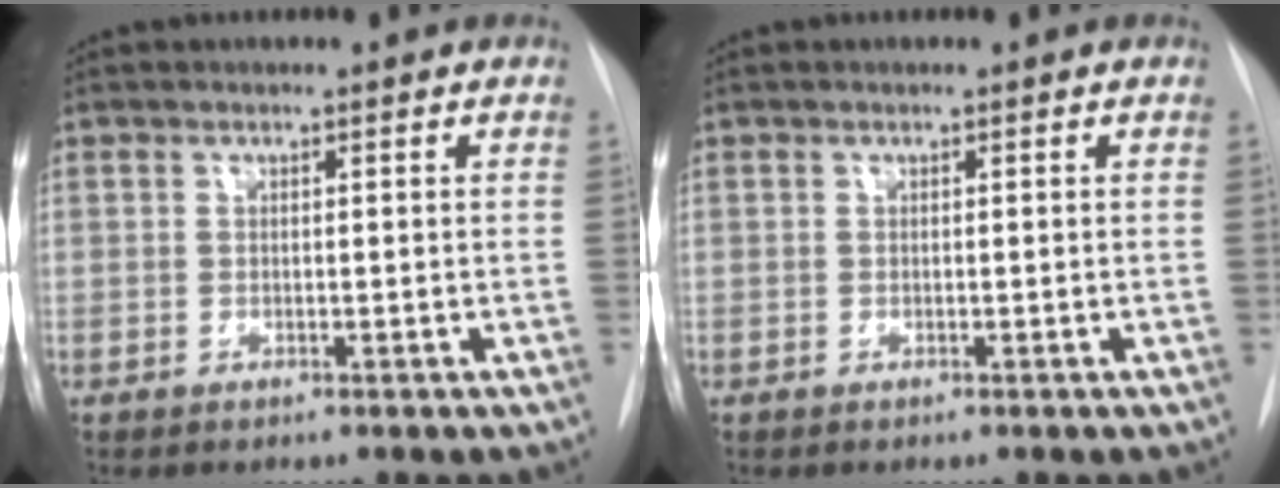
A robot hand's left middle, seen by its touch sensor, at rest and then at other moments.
{"total": 0.0}